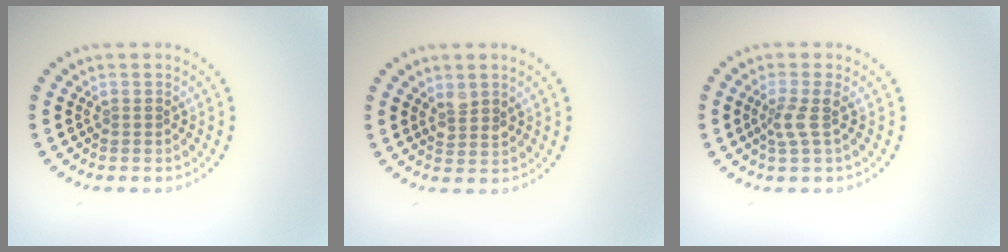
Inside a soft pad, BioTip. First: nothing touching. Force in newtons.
{"total": 1.7, "press": 1.5, "slide": 0.8}
{"total": 1.9, "press": 1.4, "slide": 1.3}